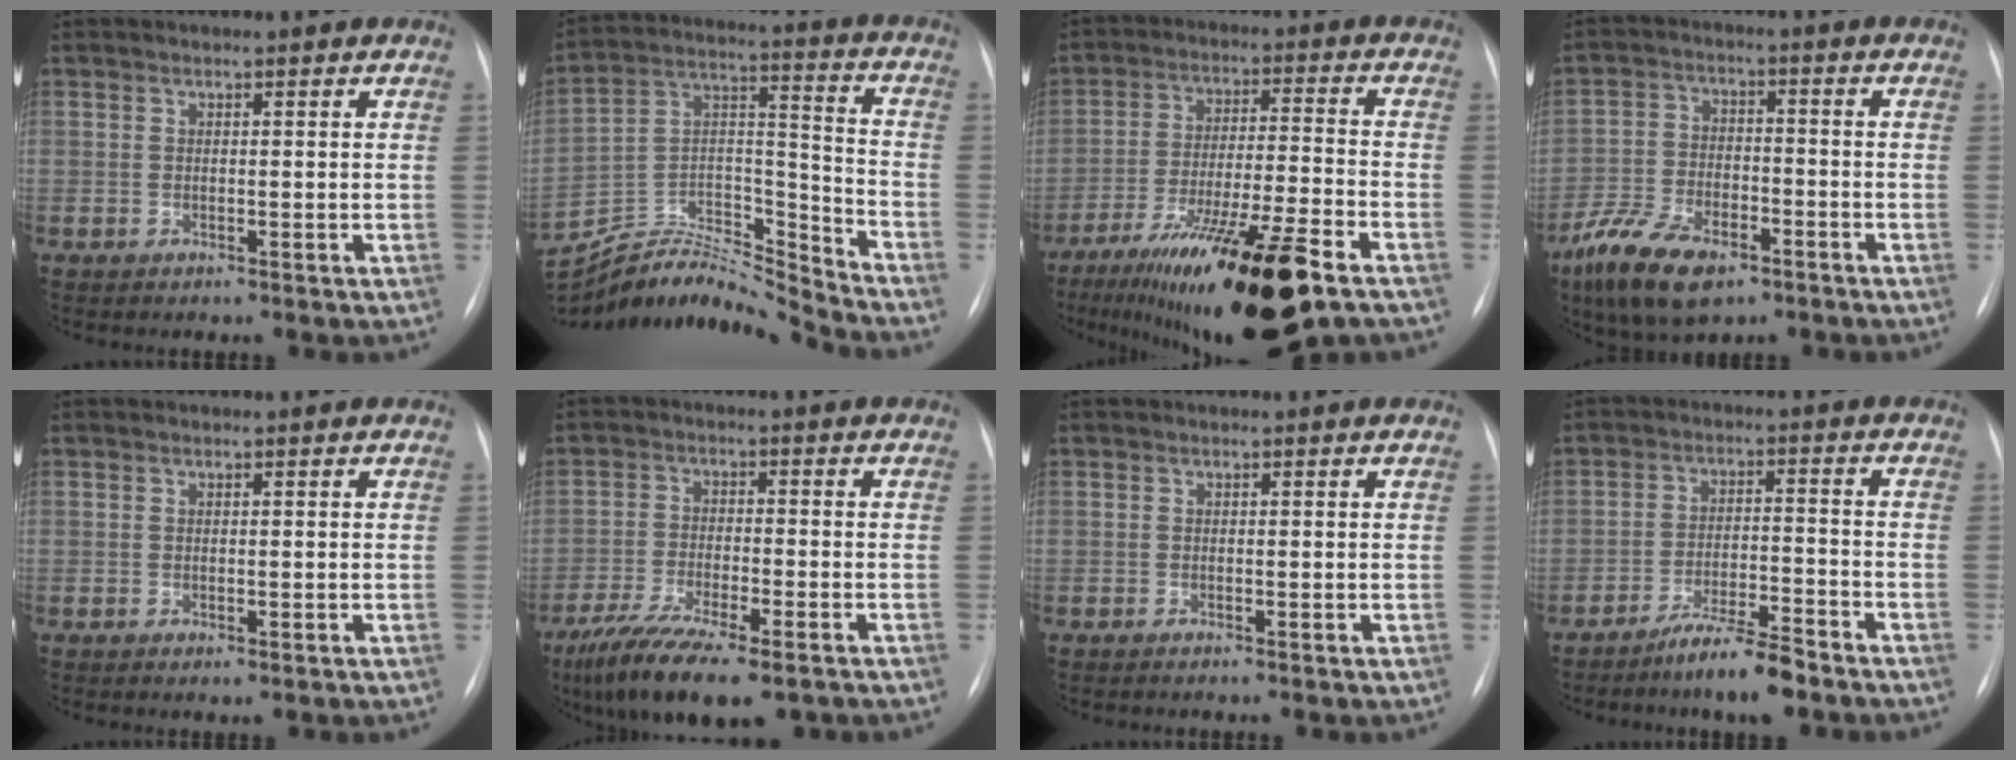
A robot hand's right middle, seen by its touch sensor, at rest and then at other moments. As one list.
[{"total": 17.6, "force": [-17.4, 0.0, 2.3], "torque": [-0.044, 0.048, -0.306]}, {"total": 19.6, "force": [-12.1, 1.6, 15.4], "torque": [-0.225, -0.029, -0.197]}, {"total": 11.1, "force": [-6.8, 4.9, 7.3], "torque": [-0.148, -0.012, -0.123]}, {"total": 0.6, "force": [0.0, 0.0, 0.6], "torque": [-0.009, -0.005, 0.002]}, {"total": 13.4, "force": [-9.5, 3.3, 8.9], "torque": [-0.154, -0.026, -0.156]}, {"total": 0.6, "force": [-0.5, -0.2, 0.3], "torque": [-0.002, -0.002, -0.006]}, {"total": 7.1, "force": [-5.6, 0.6, 4.3], "torque": [-0.077, -0.011, -0.101]}]